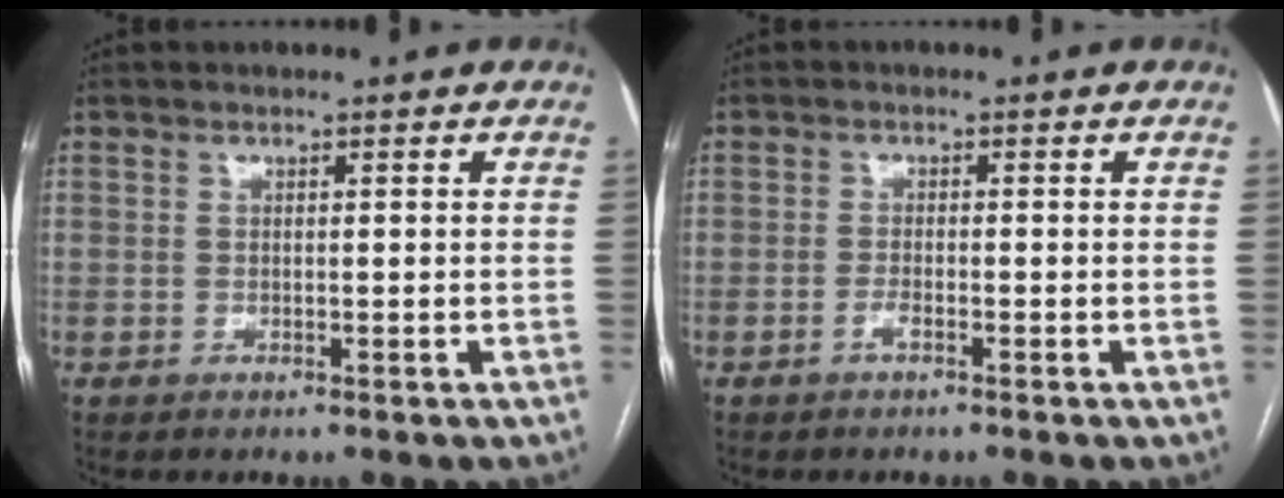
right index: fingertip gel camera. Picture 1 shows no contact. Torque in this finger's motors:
{"motor_torque": [0.07, 0.04, 0.01, 0.00]}